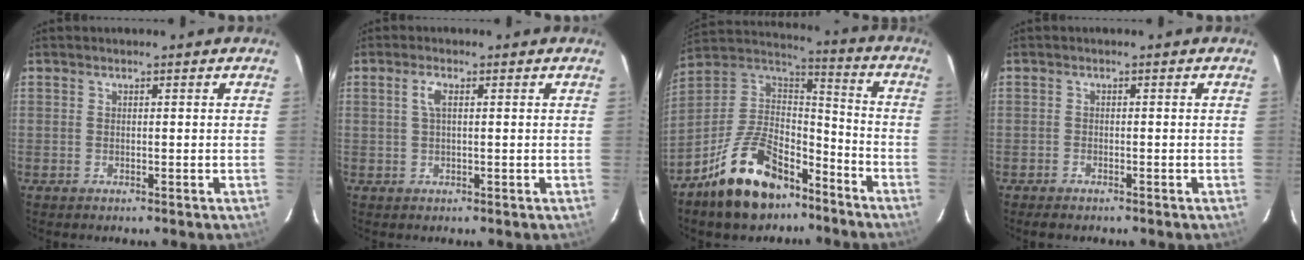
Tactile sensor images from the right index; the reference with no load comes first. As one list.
[{"total": 2.2, "force": [0.5, 0.6, 2.1], "torque": [-0.044, 0.006, 0.008]}, {"total": 18.7, "force": [-11.9, 9.4, 11.0], "torque": [-0.231, 0.026, -0.193]}, {"total": 1.4, "force": [-1.0, 0.5, 0.7], "torque": [-0.024, -0.004, -0.018]}]